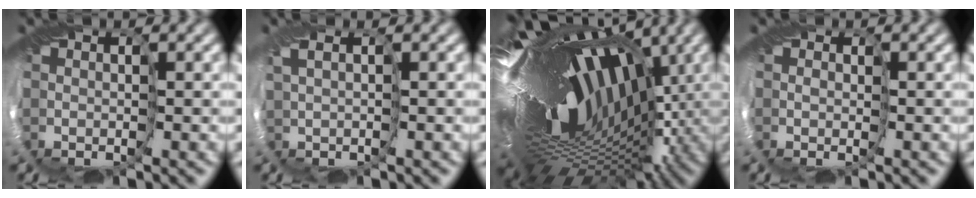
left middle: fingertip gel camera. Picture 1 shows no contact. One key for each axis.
{"total": 1.1, "fx": 0.1, "fy": 0.2, "fz": 1.1, "tx": -0.029, "ty": 0.002, "tz": 0.003}
{"total": 18.7, "fx": -0.2, "fy": 9.7, "fz": 16.0, "tx": -0.237, "ty": -0.016, "tz": -0.016}
{"total": 0.8, "fx": 0.0, "fy": 0.7, "fz": 0.3, "tx": -0.002, "ty": 0.000, "tz": -0.001}